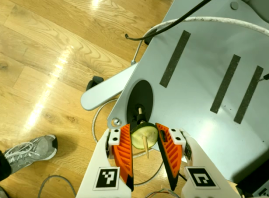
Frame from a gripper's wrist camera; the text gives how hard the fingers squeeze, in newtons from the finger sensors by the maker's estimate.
{"total": 8.4, "left": 8.2, "right": 8.6}